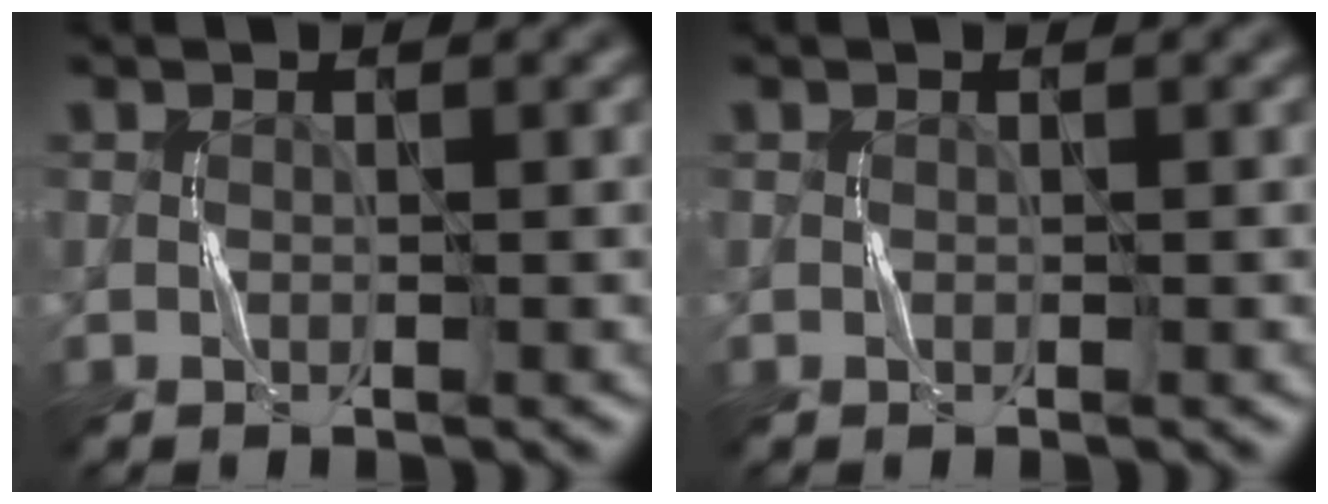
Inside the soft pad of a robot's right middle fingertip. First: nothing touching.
{"total": 0.0}